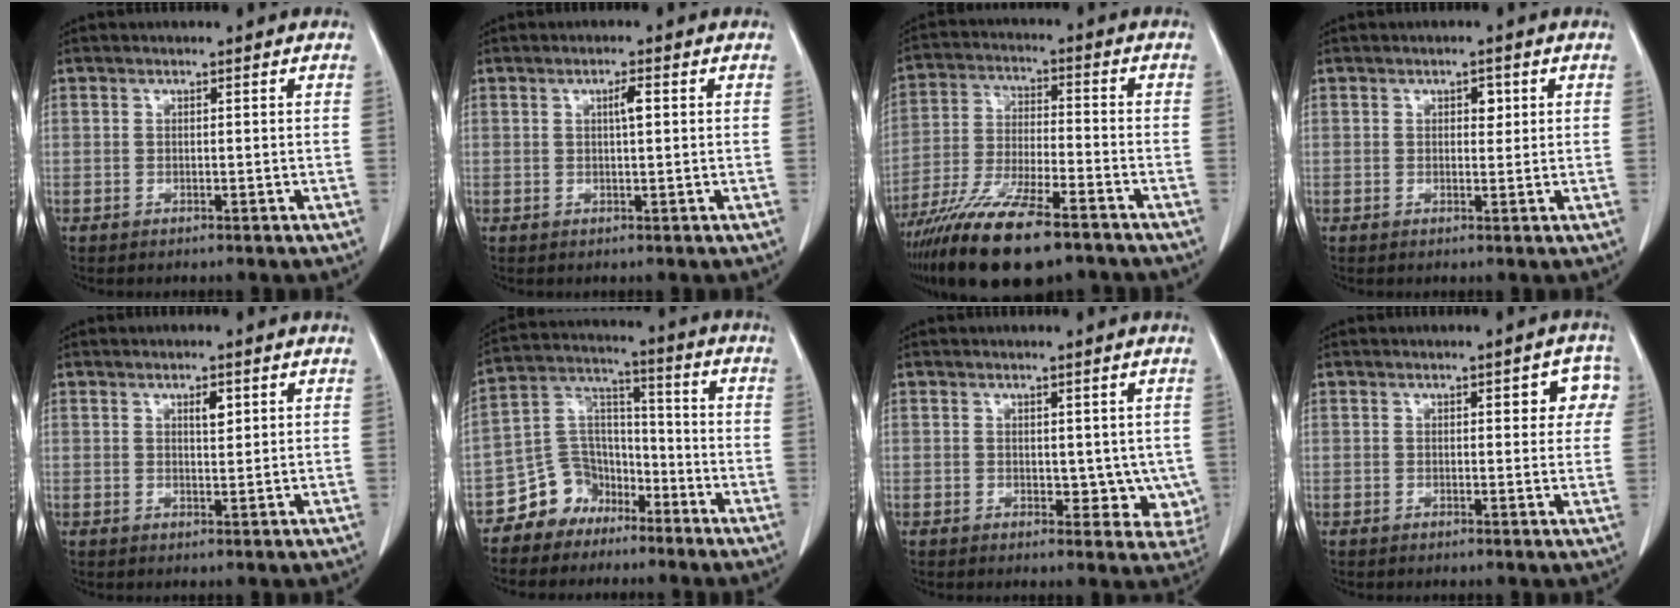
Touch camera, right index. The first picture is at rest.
{"total": 2.0, "force": [0.5, 0.2, 1.9], "torque": [-0.033, 0.003, 0.008]}
{"total": 17.3, "force": [-12.6, 3.2, 11.4], "torque": [-0.218, -0.039, -0.220]}
{"total": 1.8, "force": [0.6, 1.1, 1.3], "torque": [-0.015, 0.001, 0.008]}
{"total": 2.0, "force": [1.0, 0.7, 1.7], "torque": [-0.028, -0.003, 0.017]}
{"total": 8.8, "force": [-6.1, 6.3, 1.1], "torque": [-0.019, 0.047, -0.110]}
{"total": 5.1, "force": [0.4, 3.5, 3.6], "torque": [-0.019, -0.007, 0.013]}
{"total": 4.8, "force": [1.6, 2.0, 4.0], "torque": [-0.029, 0.013, 0.013]}